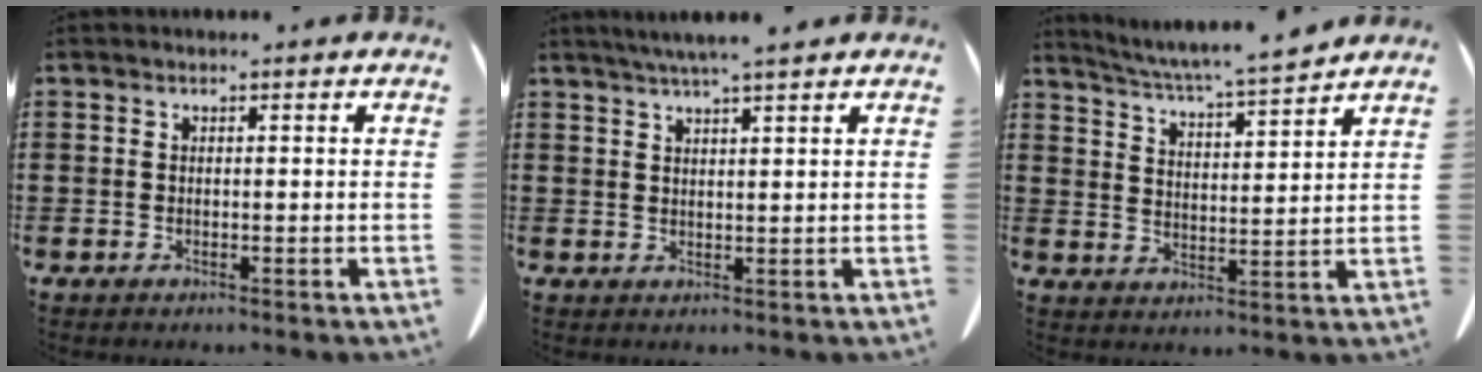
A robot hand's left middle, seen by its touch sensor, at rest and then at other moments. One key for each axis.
{"total": 3.1, "fx": 2.6, "fy": -0.2, "fz": 1.6, "tx": -0.038, "ty": -0.001, "tz": 0.048}
{"total": 5.2, "fx": 4.9, "fy": -0.7, "fz": 1.7, "tx": -0.052, "ty": -0.035, "tz": 0.080}